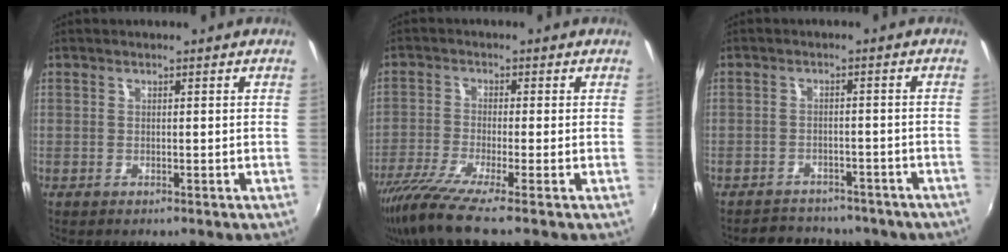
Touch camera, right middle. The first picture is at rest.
{"total": 8.3, "force": [-6.5, -0.8, 5.1], "torque": [-0.117, -0.035, -0.122]}
{"total": 12.2, "force": [-10.0, 5.6, 4.2], "torque": [-0.093, 0.008, -0.122]}